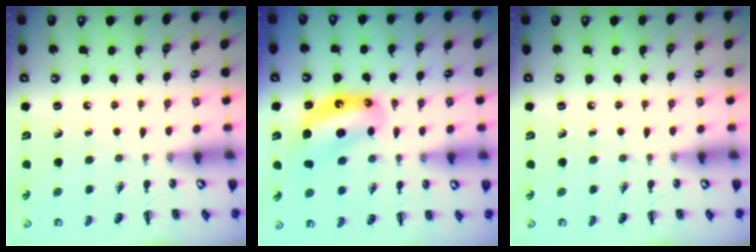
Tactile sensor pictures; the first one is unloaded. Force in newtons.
{"total": 9.4, "press": 9.0, "slide": 2.6}
{"total": 0.0}